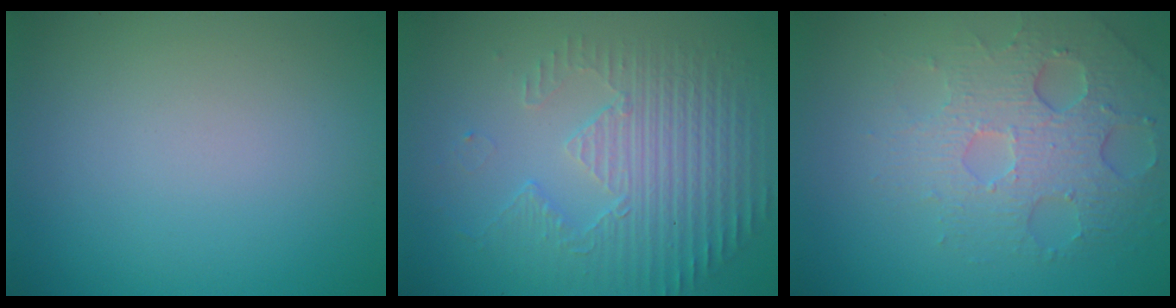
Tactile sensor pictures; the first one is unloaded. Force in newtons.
{"total": 5.6, "press": 3.5, "slide": 4.4}
{"total": 4.8, "press": 4.0, "slide": 2.5}